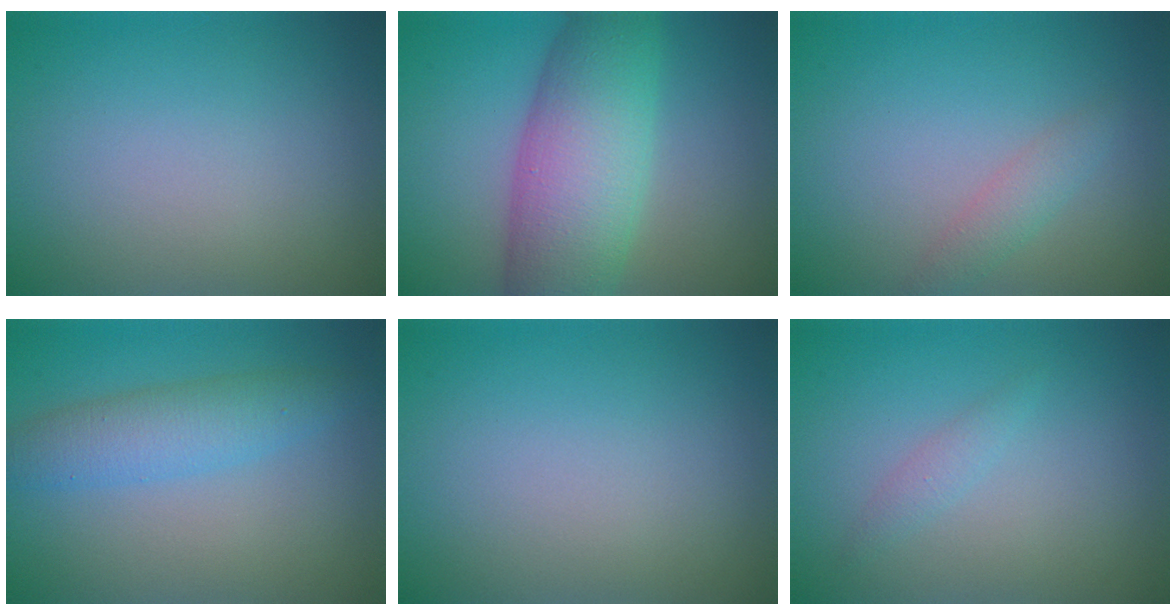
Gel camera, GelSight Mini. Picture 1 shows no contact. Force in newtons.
{"total": 9.0, "press": 9.0, "slide": 0.1}
{"total": 1.6, "press": 1.6, "slide": 0.1}
{"total": 3.8, "press": 3.8, "slide": 0.1}
{"total": 0.0}
{"total": 0.9, "press": 0.9, "slide": 0.0}